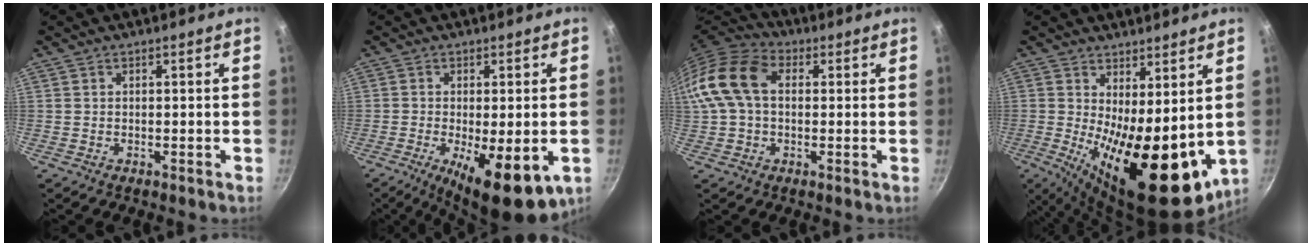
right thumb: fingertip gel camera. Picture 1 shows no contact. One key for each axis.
{"total": 12.7, "fx": -4.0, "fy": 4.1, "fz": 11.3, "tx": -0.165, "ty": -0.013, "tz": -0.052}
{"total": 13.3, "fx": 1.9, "fy": 9.0, "fz": 9.6, "tx": -0.171, "ty": 0.027, "tz": 0.017}
{"total": 17.7, "fx": 0.4, "fy": 7.1, "fz": 16.2, "tx": -0.205, "ty": -0.029, "tz": 0.022}